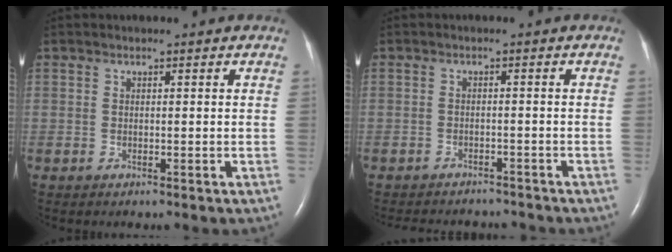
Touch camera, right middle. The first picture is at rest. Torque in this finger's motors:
{"motor_torque": [0.19, -0.21, 0.03, 0.01]}